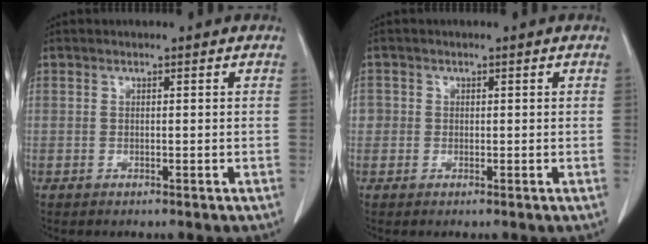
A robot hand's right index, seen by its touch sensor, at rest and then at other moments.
{"total": 1.2, "force": [0.0, 1.2, 0.3], "torque": [-0.003, 0.011, 0.001]}